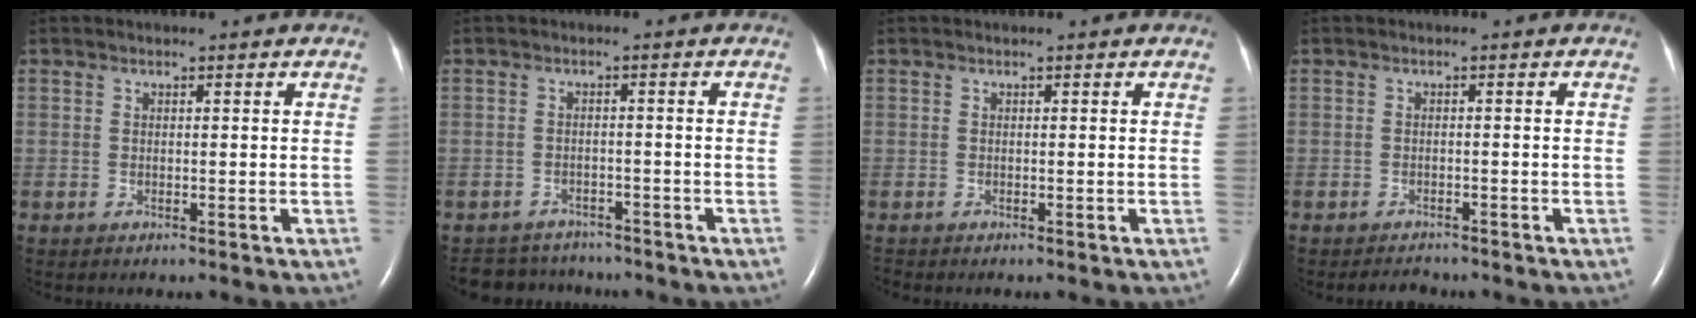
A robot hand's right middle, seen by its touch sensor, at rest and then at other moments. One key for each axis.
{"total": 6.5, "fx": -6.1, "fy": 2.3, "fz": 0.1, "tx": -0.005, "ty": 0.008, "tz": -0.084}
{"total": 0.0}
{"total": 1.9, "fx": -1.8, "fy": 0.6, "fz": 0.1, "tx": -0.007, "ty": -0.005, "tz": -0.023}